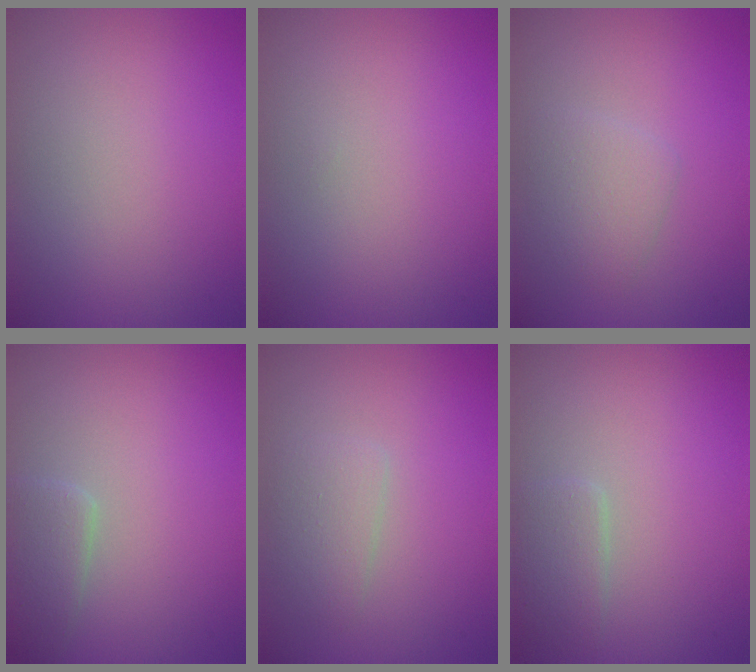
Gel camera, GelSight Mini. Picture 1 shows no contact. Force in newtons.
{"total": 0.0}
{"total": 2.1, "press": 2.1, "slide": 0.1}
{"total": 2.4, "press": 2.4, "slide": 0.1}
{"total": 1.9, "press": 1.9, "slide": 0.0}
{"total": 2.0, "press": 2.0, "slide": 0.0}